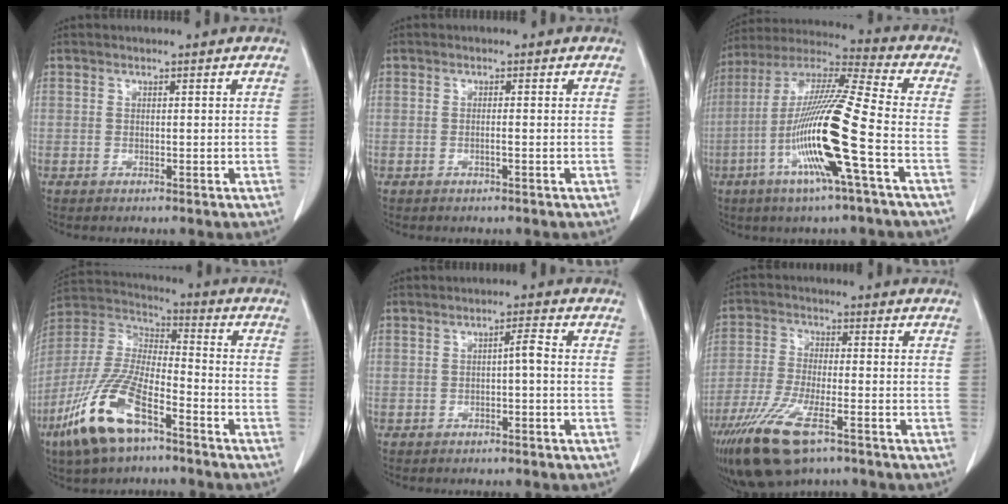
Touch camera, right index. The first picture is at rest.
{"total": 0.7, "force": [-0.3, -0.1, 0.6], "torque": [-0.009, 0.001, -0.005]}
{"total": 17.8, "force": [-5.5, -0.6, 16.9], "torque": [-0.335, -0.011, -0.114]}
{"total": 15.6, "force": [-9.0, 4.7, 11.9], "torque": [-0.261, -0.016, -0.173]}
{"total": 1.9, "force": [-0.4, 0.1, 1.8], "torque": [-0.027, 0.004, -0.007]}
{"total": 12.2, "force": [-7.5, 2.9, 9.1], "torque": [-0.184, -0.028, -0.133]}